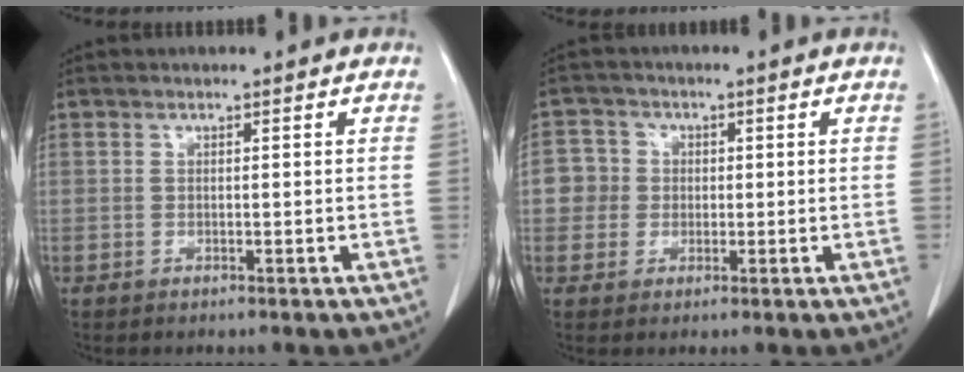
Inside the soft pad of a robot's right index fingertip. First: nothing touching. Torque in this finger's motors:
{"motor_torque": [-0.03, 0.03, 0.01, 0.00]}